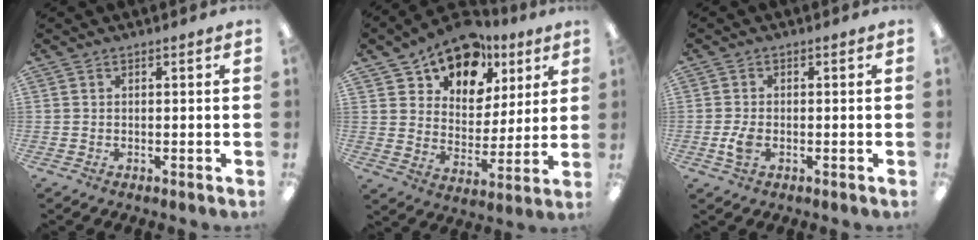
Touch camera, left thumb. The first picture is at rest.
{"total": 14.8, "force": [11.1, 8.5, 4.9], "torque": [-0.094, -0.071, 0.205]}
{"total": 3.7, "force": [-1.0, 2.2, 2.8], "torque": [-0.059, 0.002, -0.018]}